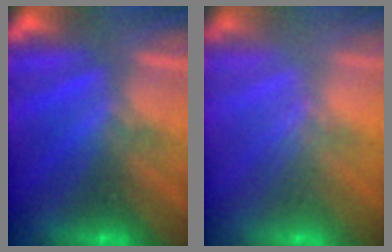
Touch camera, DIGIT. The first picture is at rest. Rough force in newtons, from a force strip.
{"total": 2.4}